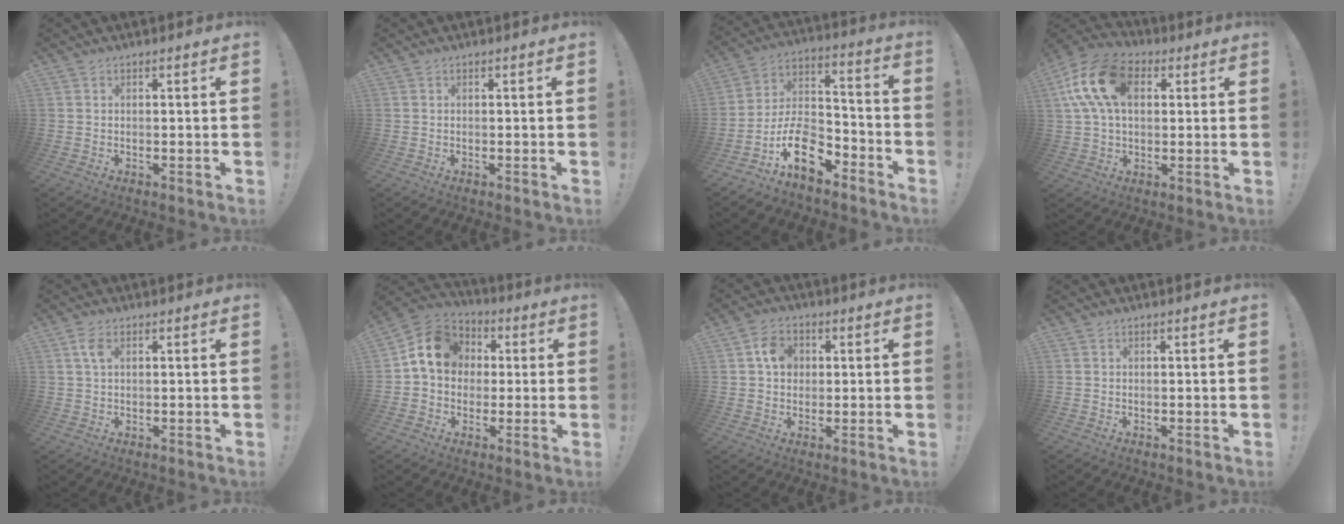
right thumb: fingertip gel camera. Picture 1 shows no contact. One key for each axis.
{"total": 0.0}
{"total": 15.2, "fx": -9.2, "fy": 8.6, "fz": 8.6, "tx": -0.140, "ty": 0.062, "tz": -0.151}
{"total": 18.0, "fx": 5.0, "fy": 11.5, "fz": 12.9, "tx": -0.242, "ty": 0.006, "tz": 0.091}
{"total": 3.5, "fx": 1.3, "fy": 1.8, "fz": 2.7, "tx": -0.051, "ty": 0.003, "tz": 0.022}
{"total": 12.7, "fx": 2.4, "fy": 10.7, "fz": 6.5, "tx": -0.086, "ty": 0.009, "tz": 0.052}
{"total": 7.3, "fx": 1.7, "fy": 6.0, "fz": 3.8, "tx": -0.053, "ty": 0.007, "tz": 0.032}
{"total": 0.0}